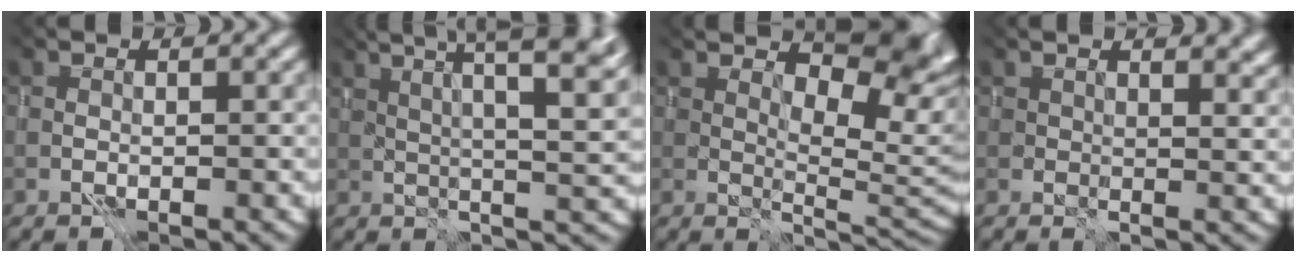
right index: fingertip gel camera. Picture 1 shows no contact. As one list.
[{"total": 10.1, "force": [5.2, 1.7, 8.5], "torque": [-0.085, 0.038, 0.065]}, {"total": 6.9, "force": [2.9, 2.6, 5.8], "torque": [-0.084, -0.011, 0.065]}, {"total": 2.8, "force": [2.1, 1.3, 1.3], "torque": [-0.017, -0.010, 0.029]}]